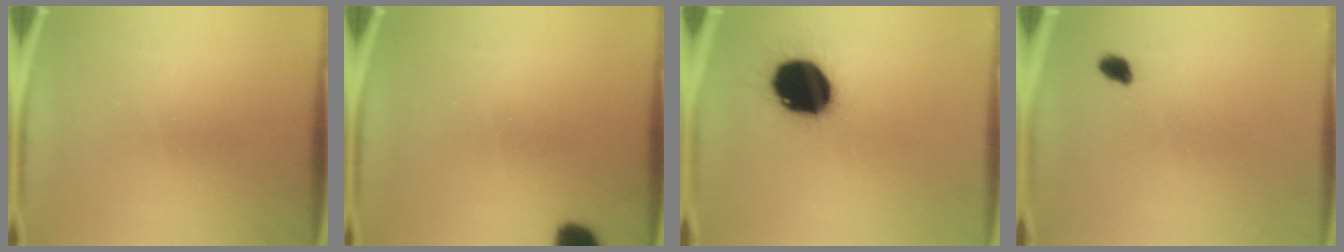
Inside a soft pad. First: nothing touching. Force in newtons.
{"total": 5.7}
{"total": 19.8}
{"total": 1.9}